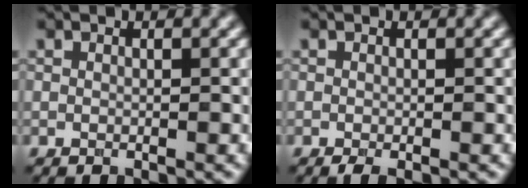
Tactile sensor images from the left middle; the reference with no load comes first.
{"total": 1.0, "force": [-0.5, 0.2, 0.8], "torque": [-0.016, -0.003, -0.010]}